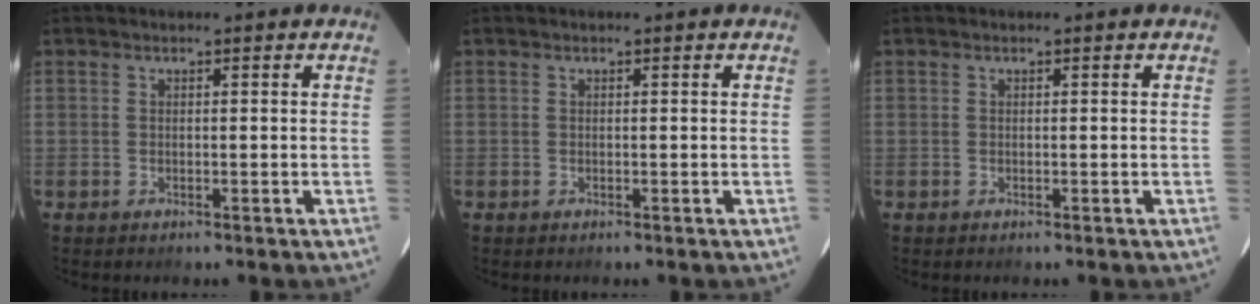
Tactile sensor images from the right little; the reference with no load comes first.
{"total": 0.0}
{"total": 0.0}